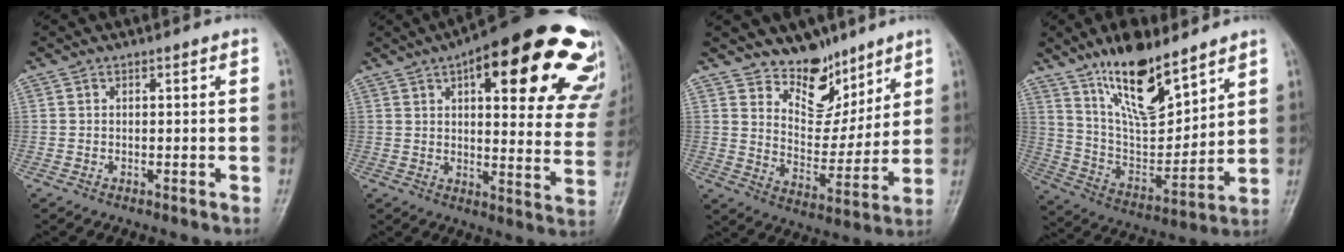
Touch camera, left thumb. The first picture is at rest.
{"total": 30.6, "force": [17.8, 10.1, 22.7], "torque": [-0.224, -0.035, 0.220]}
{"total": 11.4, "force": [8.7, 6.6, 3.2], "torque": [-0.007, -0.066, 0.155]}
{"total": 17.8, "force": [12.2, 6.6, 11.2], "torque": [-0.153, -0.072, 0.228]}